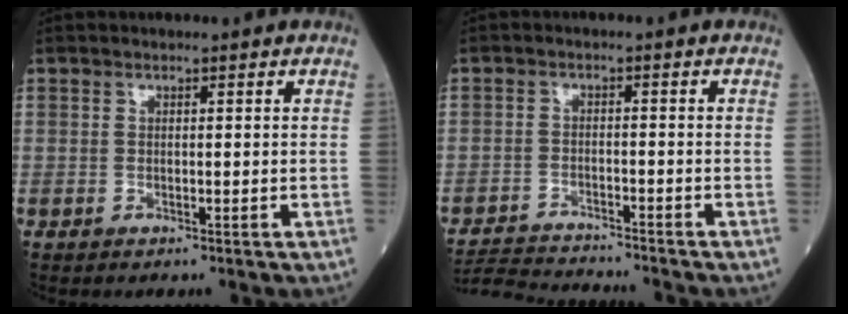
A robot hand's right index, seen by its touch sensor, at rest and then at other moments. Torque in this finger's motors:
{"motor_torque": [-0.55, -0.13, -0.14, -0.06]}